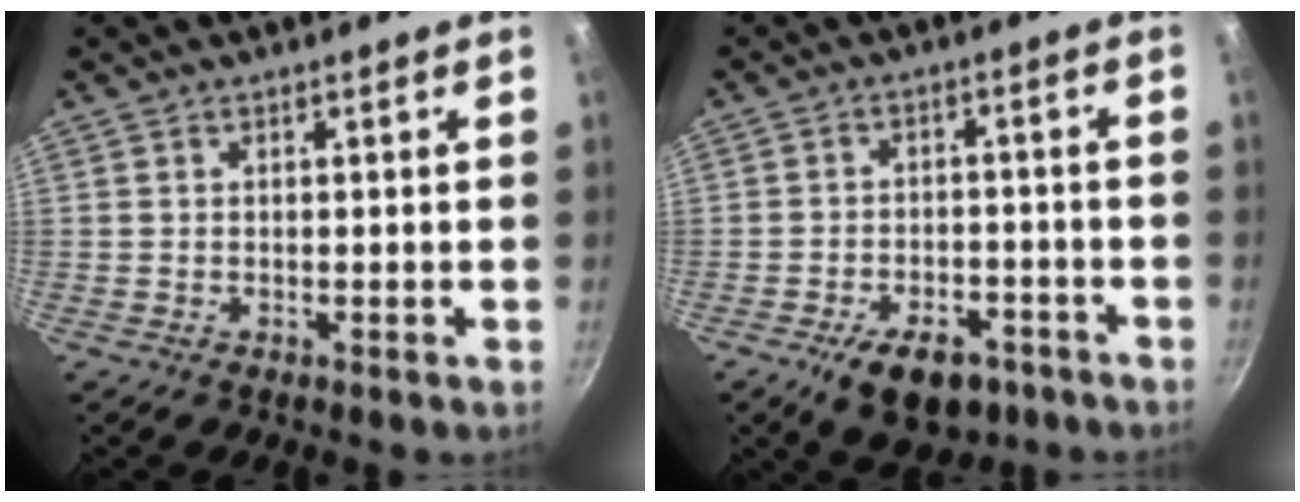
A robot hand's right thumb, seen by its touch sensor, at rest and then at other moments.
{"total": 10.8, "force": [-6.2, 6.2, 6.3], "torque": [-0.071, 0.029, -0.085]}